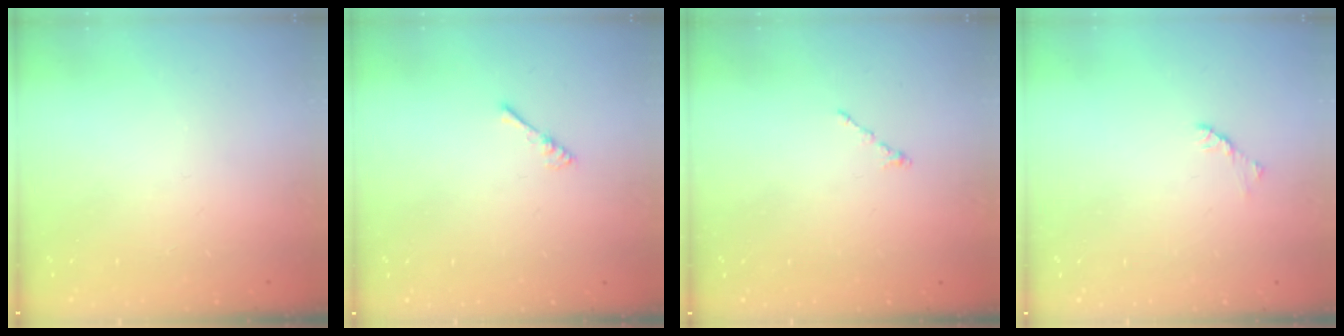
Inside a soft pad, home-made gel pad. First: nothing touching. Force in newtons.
{"total": 2.4, "press": 2.4, "slide": 0.5}
{"total": 0.0}
{"total": 1.7, "press": 1.6, "slide": 0.4}